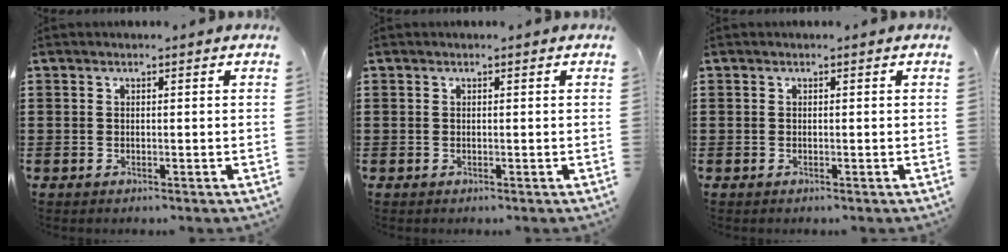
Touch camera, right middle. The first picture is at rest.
{"total": 0.0}
{"total": 0.0}